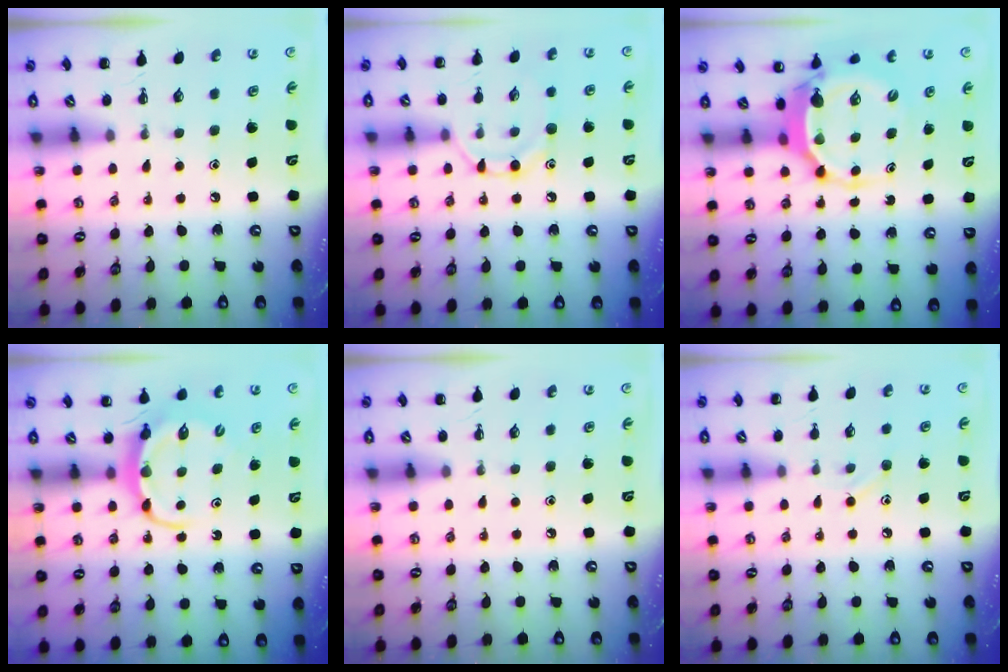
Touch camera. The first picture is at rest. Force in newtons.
{"total": 9.1, "press": 9.0, "slide": 1.0}
{"total": 5.2, "press": 5.1, "slide": 1.2}
{"total": 5.9, "press": 5.9, "slide": 0.6}
{"total": 0.0}
{"total": 6.4, "press": 6.2, "slide": 1.8}